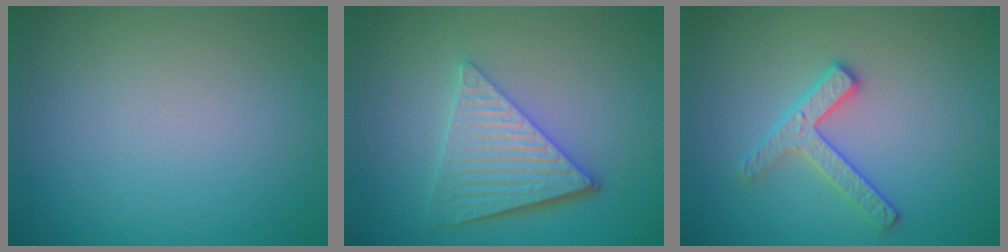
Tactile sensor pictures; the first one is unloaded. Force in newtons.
{"total": 5.5, "press": 4.3, "slide": 3.4}
{"total": 2.6, "press": 2.4, "slide": 0.9}